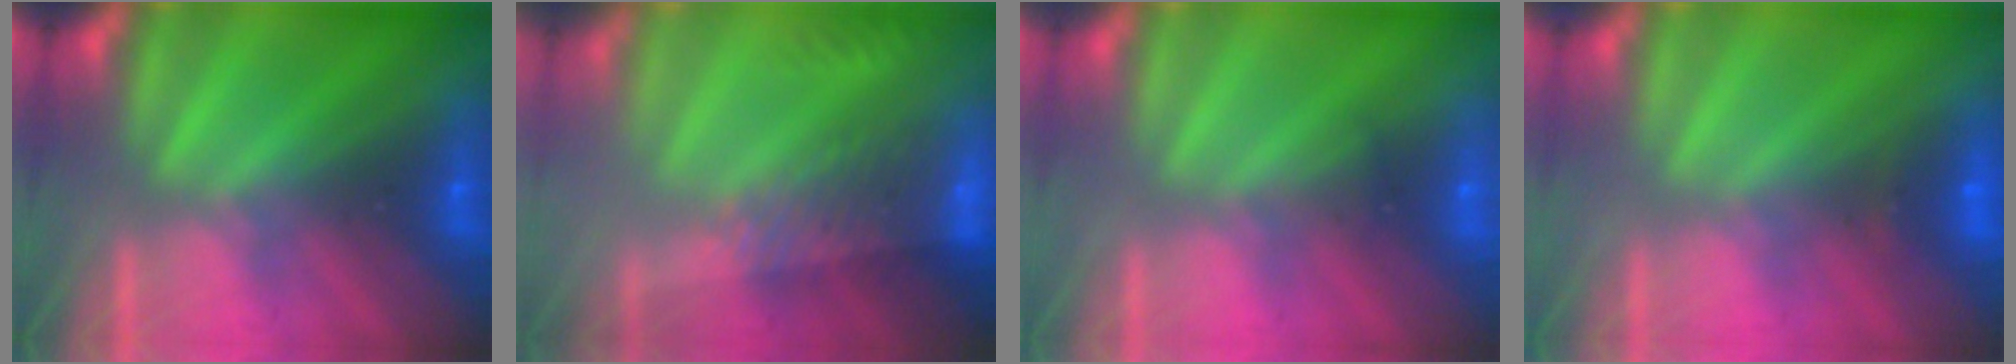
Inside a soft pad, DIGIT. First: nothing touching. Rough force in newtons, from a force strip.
{"total": 6.3}
{"total": 2.0}
{"total": 2.0}